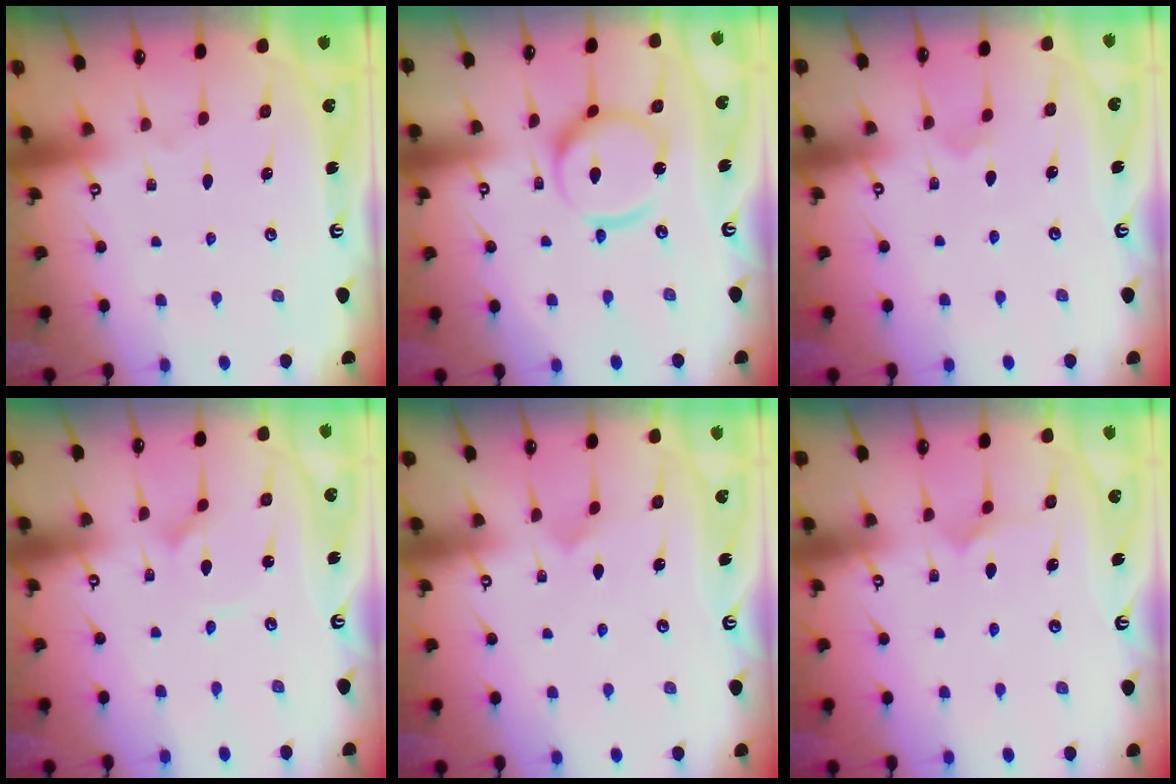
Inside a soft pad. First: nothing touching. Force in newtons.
{"total": 12.6, "press": 12.5, "slide": 1.3}
{"total": 3.9, "press": 3.9, "slide": 0.4}
{"total": 1.0, "press": 1.0, "slide": 0.1}
{"total": 4.8, "press": 4.8, "slide": 0.4}
{"total": 5.1, "press": 5.1, "slide": 0.1}